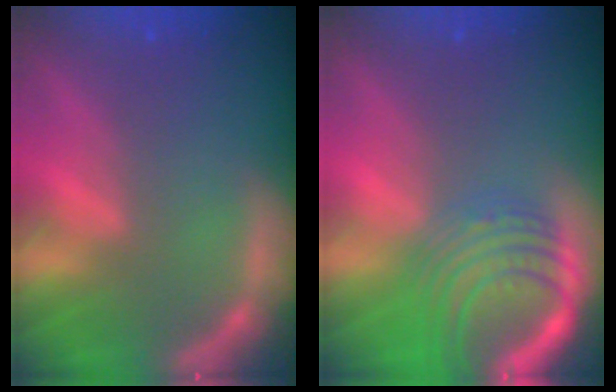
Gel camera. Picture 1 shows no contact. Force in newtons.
{"total": 9.5}